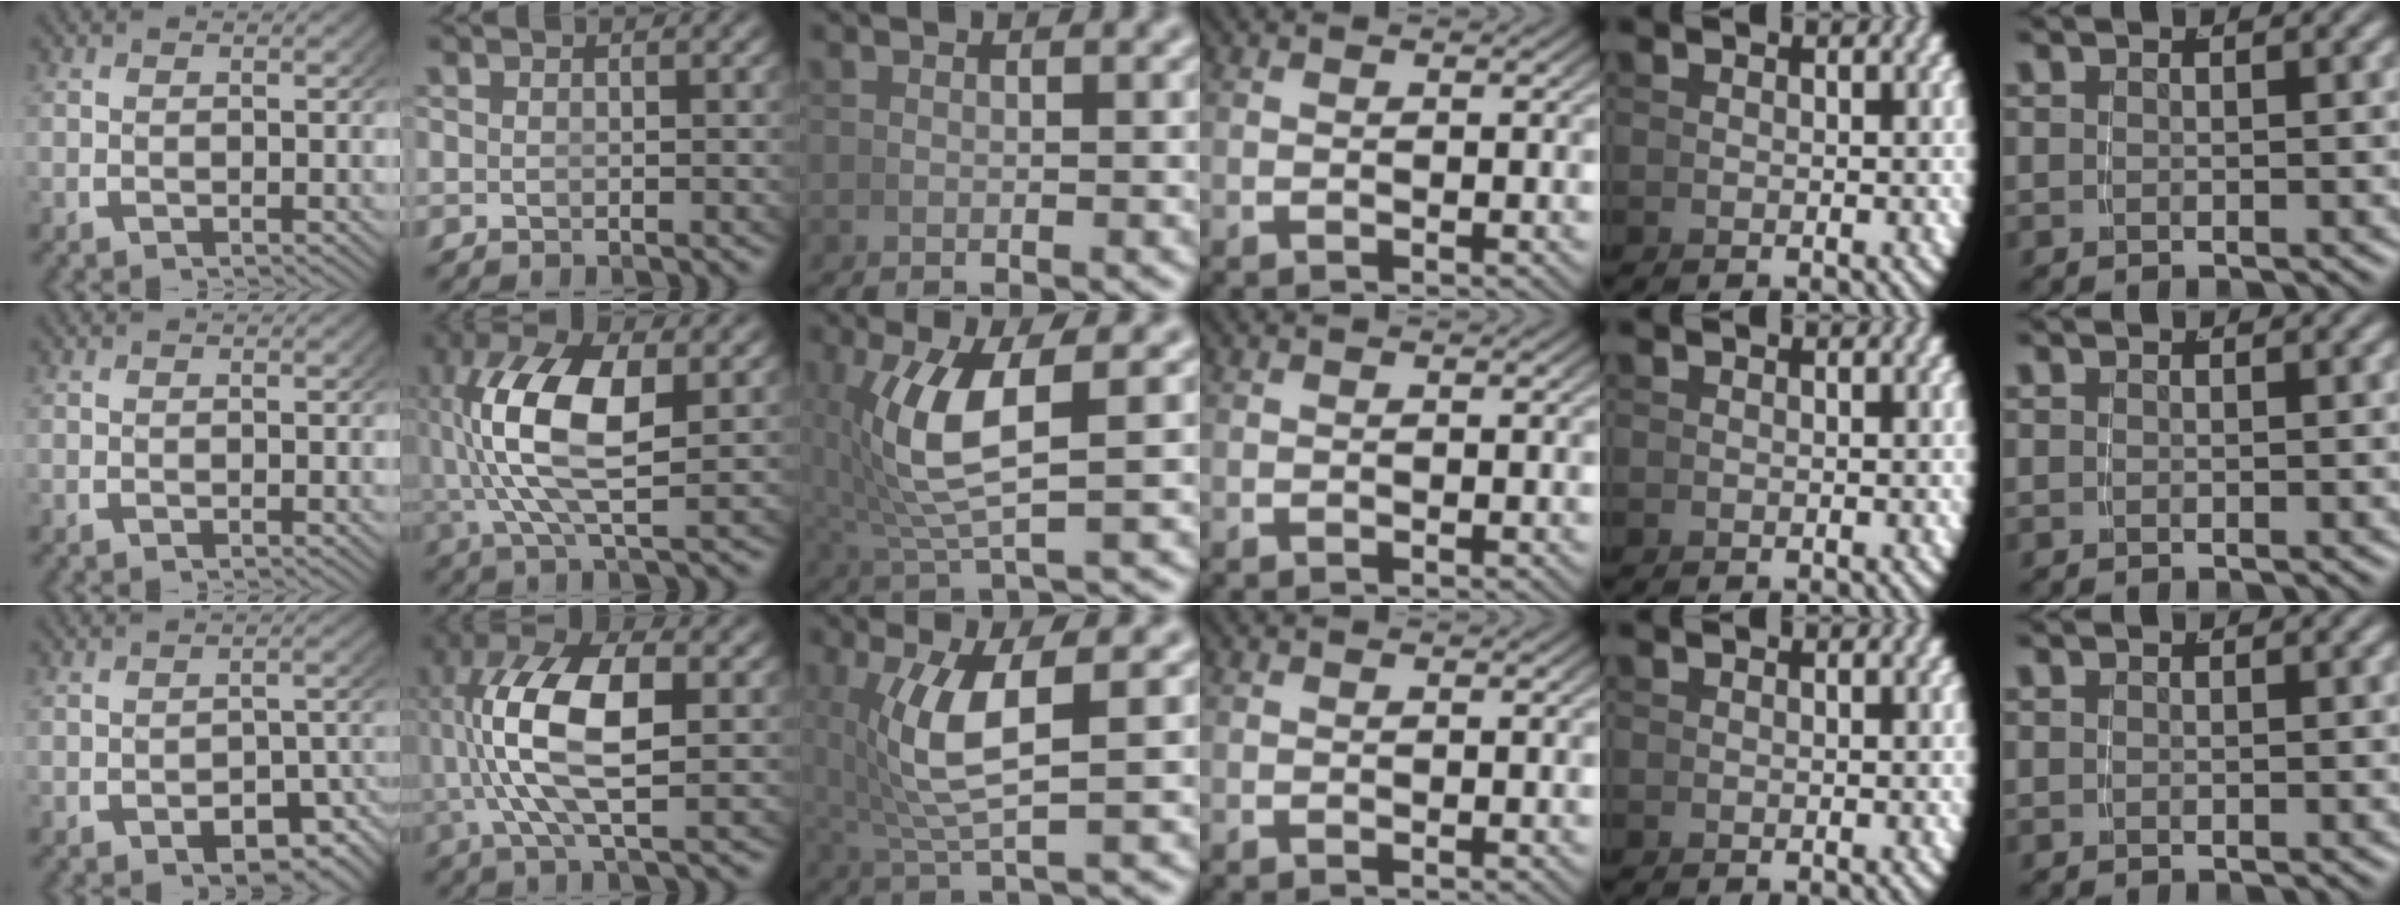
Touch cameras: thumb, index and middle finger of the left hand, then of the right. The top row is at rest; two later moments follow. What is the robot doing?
{"motion": "grasp_and_lifting", "object": "whiteboard"}